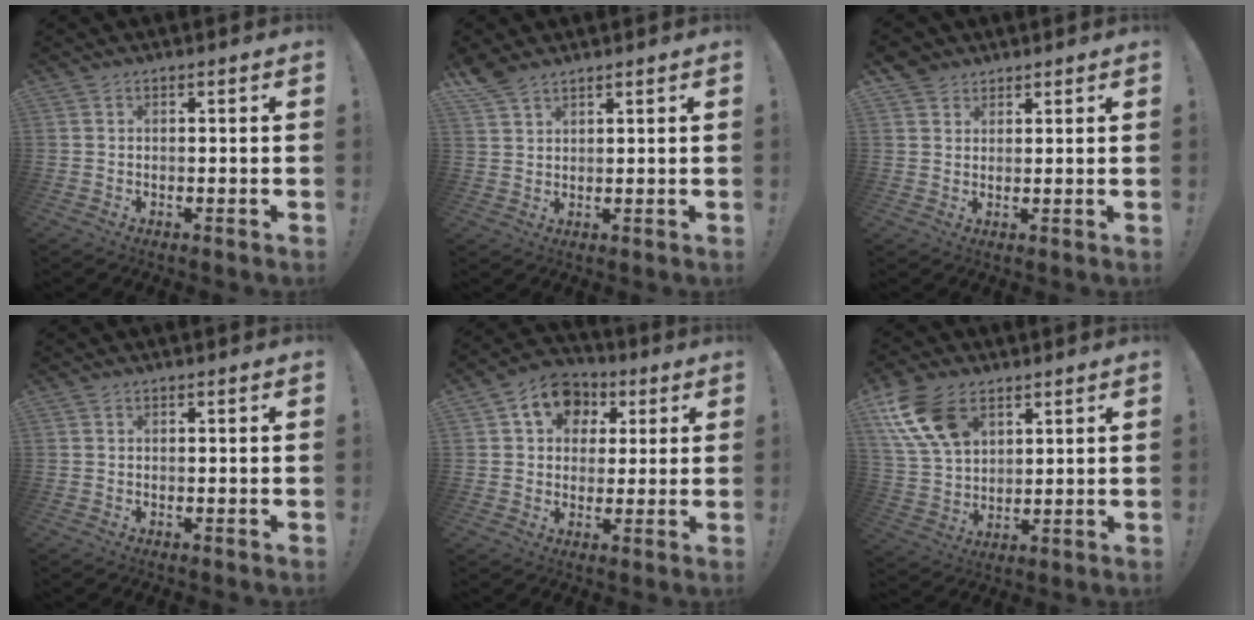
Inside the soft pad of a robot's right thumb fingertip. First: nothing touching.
{"total": 4.6, "force": [3.9, 1.5, 2.1], "torque": [-0.042, -0.021, 0.075]}
{"total": 3.5, "force": [2.5, 2.4, 0.4], "torque": [-0.004, -0.014, 0.048]}
{"total": 0.0}
{"total": 11.4, "force": [3.8, 9.2, 5.5], "torque": [-0.082, -0.004, 0.076]}
{"total": 15.9, "force": [8.0, 10.2, 9.2], "torque": [-0.185, -0.032, 0.154]}